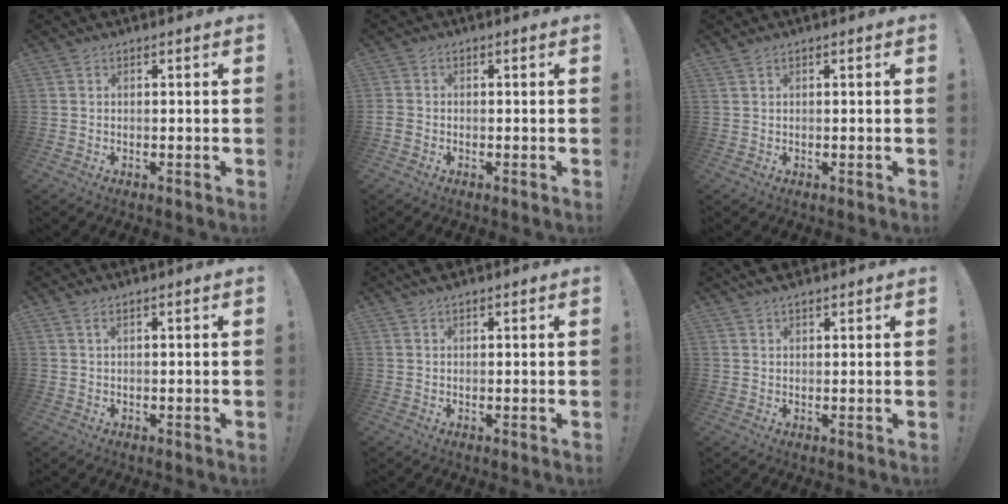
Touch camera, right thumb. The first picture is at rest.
{"total": 2.0, "force": [-1.1, 1.5, 0.8], "torque": [-0.008, 0.008, -0.018]}
{"total": 0.6, "force": [0.5, 0.0, 0.4], "torque": [-0.011, 0.001, 0.011]}
{"total": 1.2, "force": [0.6, 0.2, 1.0], "torque": [-0.018, 0.000, 0.010]}
{"total": 2.6, "force": [2.4, 0.8, 0.8], "torque": [-0.012, -0.008, 0.042]}
{"total": 4.0, "force": [3.4, 1.4, 1.4], "torque": [-0.016, -0.017, 0.062]}